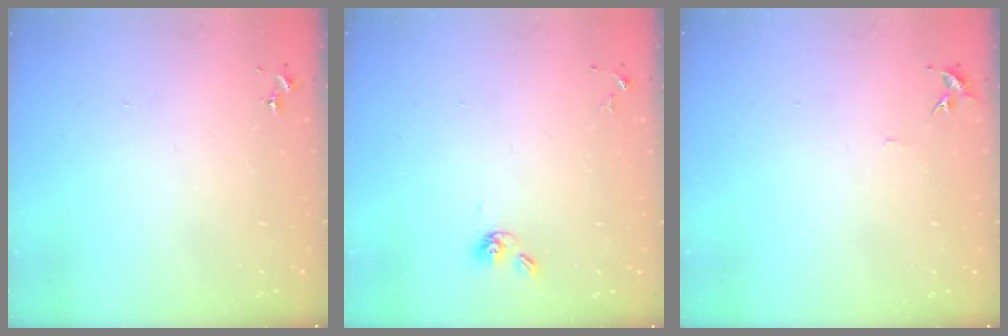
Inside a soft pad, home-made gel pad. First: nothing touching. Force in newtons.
{"total": 5.9, "press": 5.4, "slide": 2.4}
{"total": 4.5, "press": 4.5, "slide": 0.5}